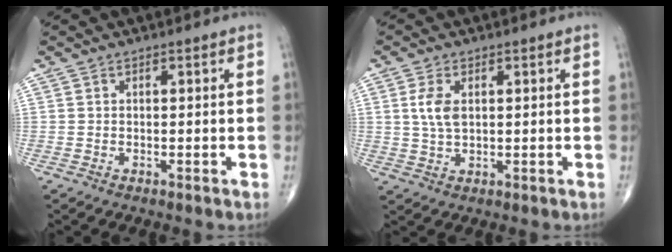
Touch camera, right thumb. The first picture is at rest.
{"total": 4.6, "force": [1.0, 2.4, 3.7], "torque": [-0.076, -0.004, 0.021]}